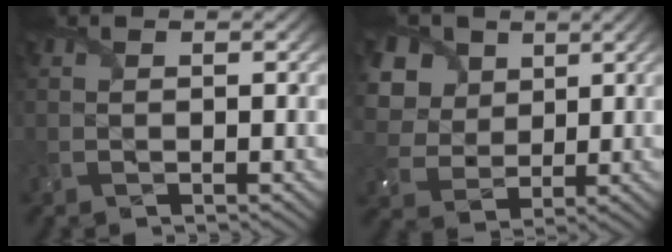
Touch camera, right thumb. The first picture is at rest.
{"total": 10.6, "force": [4.7, 8.0, 5.2], "torque": [-0.167, 0.016, 0.096]}